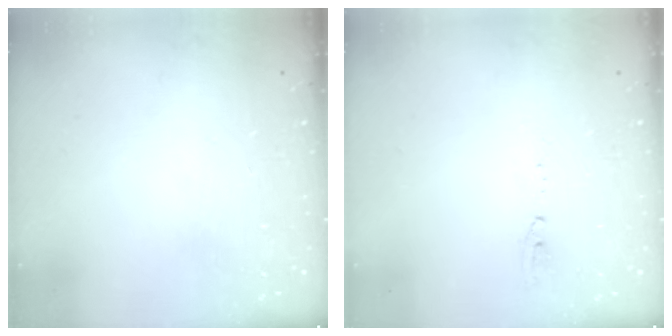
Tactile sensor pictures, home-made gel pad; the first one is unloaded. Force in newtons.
{"total": 6.0, "press": 5.8, "slide": 1.5}